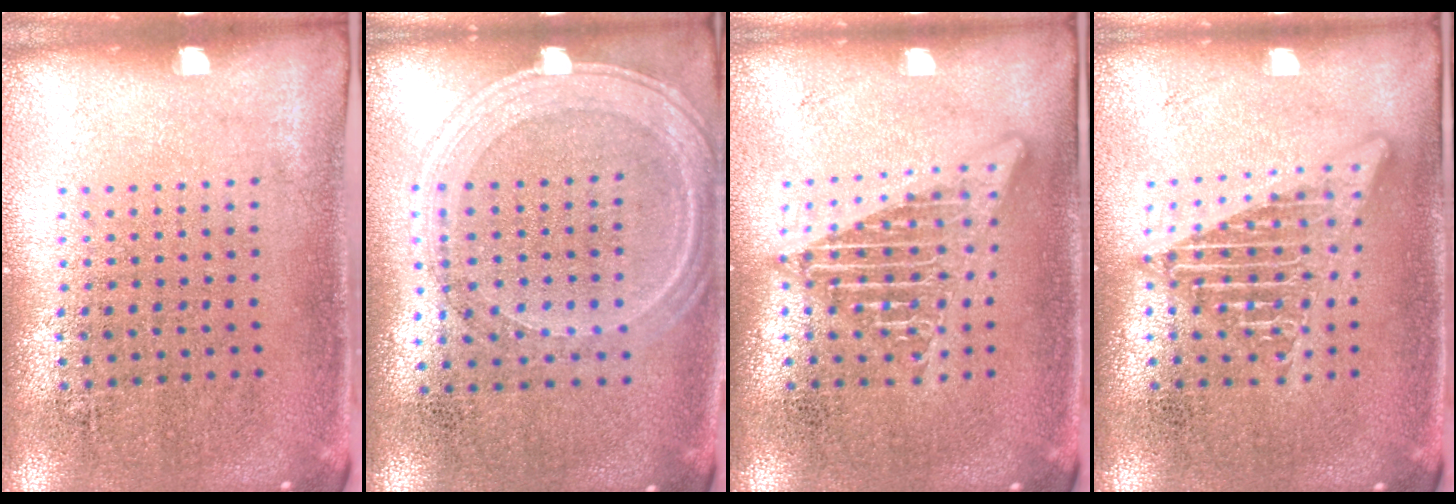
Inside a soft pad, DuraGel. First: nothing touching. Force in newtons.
{"total": 1.2, "press": 1.2, "slide": 0.3}
{"total": 2.6, "press": 2.6, "slide": 0.3}
{"total": 2.6, "press": 2.6, "slide": 0.3}